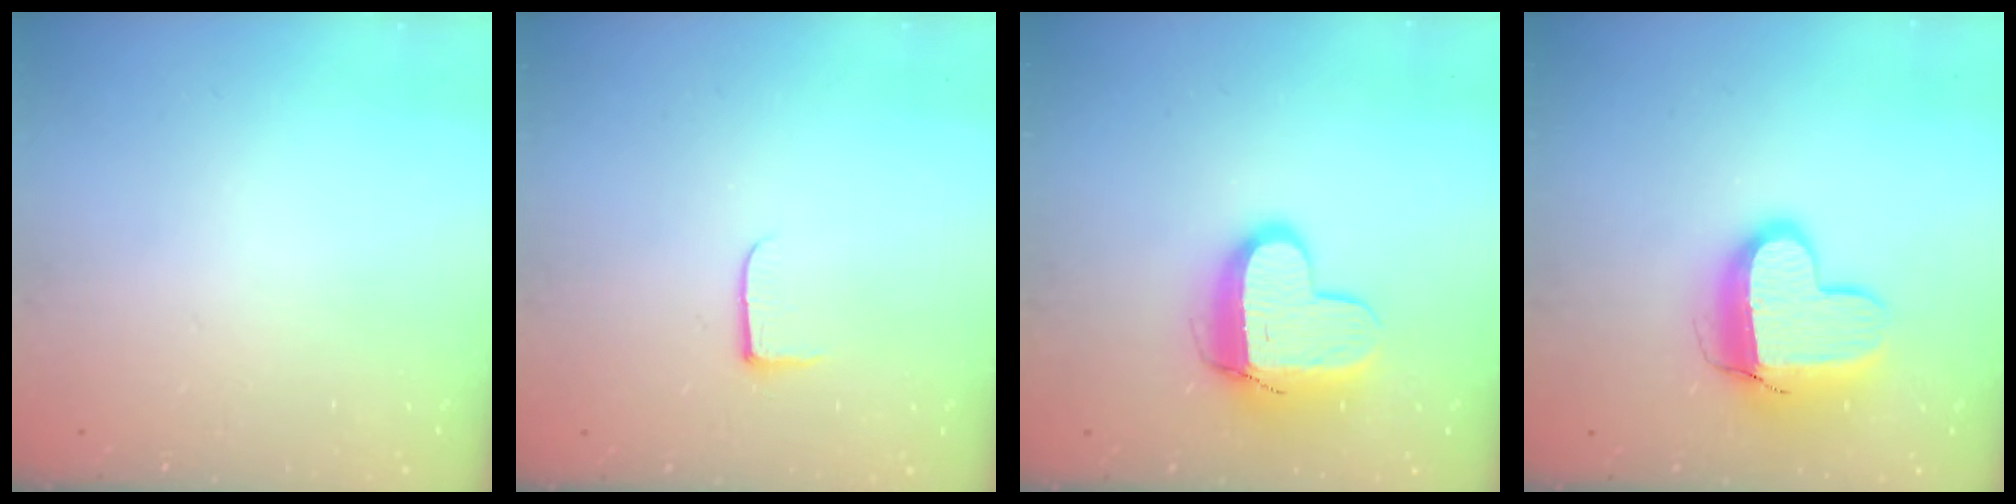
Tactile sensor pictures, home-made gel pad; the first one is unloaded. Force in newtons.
{"total": 5.0, "press": 5.0, "slide": 0.5}
{"total": 12.7, "press": 12.7, "slide": 1.1}
{"total": 13.4, "press": 13.3, "slide": 1.3}